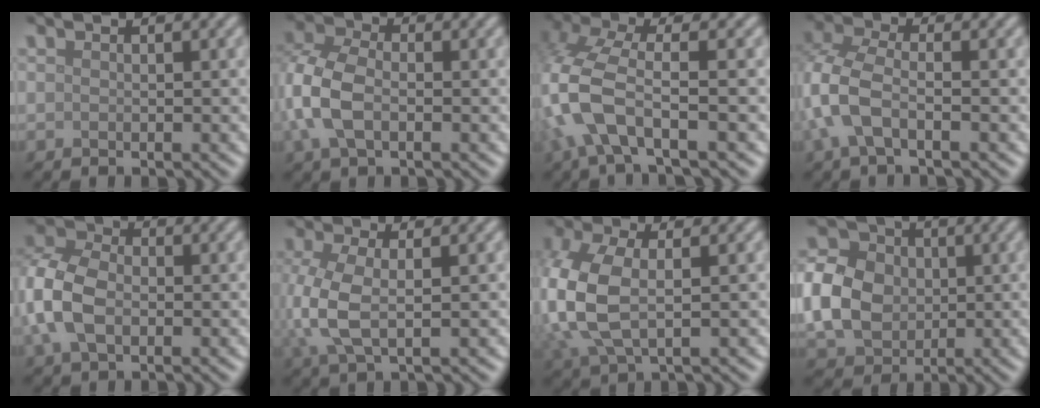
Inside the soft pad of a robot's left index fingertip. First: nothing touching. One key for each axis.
{"total": 5.7, "fx": -0.8, "fy": 3.7, "fz": 4.3, "tx": -0.113, "ty": 0.002, "tz": -0.026}
{"total": 6.9, "fx": -2.1, "fy": 2.8, "fz": 5.9, "tx": -0.141, "ty": 0.008, "tz": -0.057}
{"total": 5.0, "fx": -1.1, "fy": 2.5, "fz": 4.2, "tx": -0.110, "ty": 0.006, "tz": -0.031}
{"total": 6.6, "fx": -0.9, "fy": 4.6, "fz": 4.6, "tx": -0.116, "ty": 0.000, "tz": -0.027}
{"total": 5.0, "fx": -0.1, "fy": 2.3, "fz": 4.4, "tx": -0.119, "ty": -0.004, "tz": -0.004}
{"total": 7.1, "fx": 0.3, "fy": 4.0, "fz": 5.8, "tx": -0.158, "ty": -0.001, "tz": 0.006}
{"total": 6.8, "fx": -0.1, "fy": 5.6, "fz": 3.8, "tx": -0.090, "ty": 0.007, "tz": -0.010}